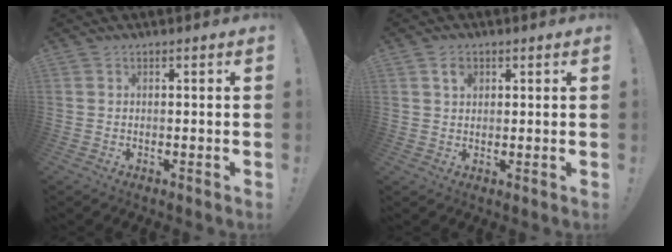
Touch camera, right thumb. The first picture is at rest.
{"total": 3.5, "force": [1.5, 2.3, 2.1], "torque": [-0.024, -0.002, 0.024]}